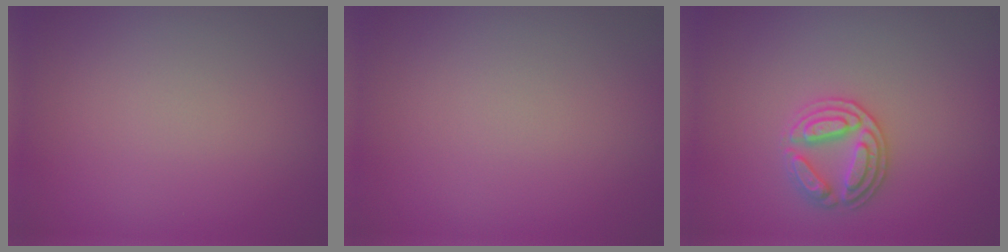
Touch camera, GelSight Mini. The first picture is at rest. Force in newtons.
{"total": 0.0}
{"total": 2.8, "press": 2.8, "slide": 0.2}